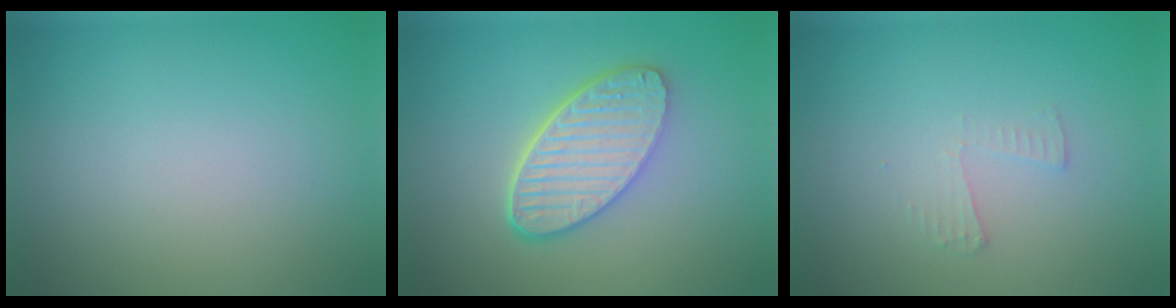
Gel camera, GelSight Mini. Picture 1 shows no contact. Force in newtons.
{"total": 5.8, "press": 4.5, "slide": 3.6}
{"total": 1.0, "press": 1.0, "slide": 0.0}